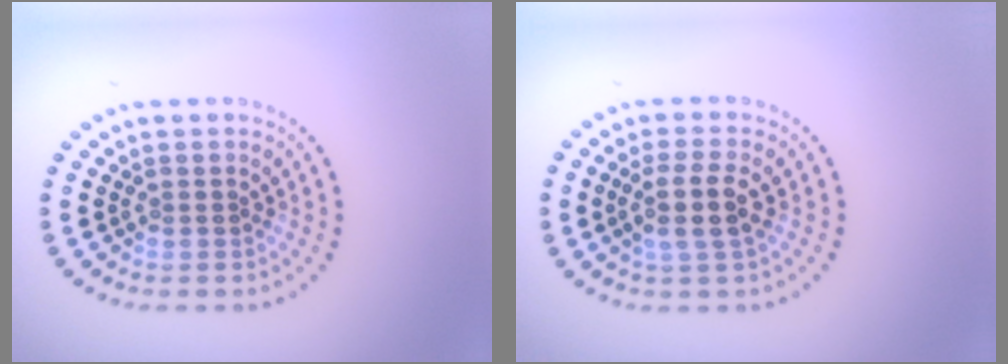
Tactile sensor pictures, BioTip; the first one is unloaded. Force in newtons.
{"total": 2.9, "press": 2.6, "slide": 1.3}